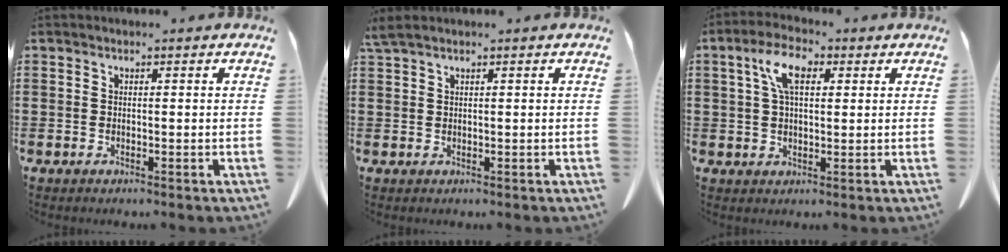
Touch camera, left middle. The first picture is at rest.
{"total": 1.4, "force": [1.0, 0.1, 0.9], "torque": [-0.022, -0.001, 0.021]}
{"total": 6.7, "force": [2.6, 3.0, 5.3], "torque": [-0.116, 0.012, 0.046]}